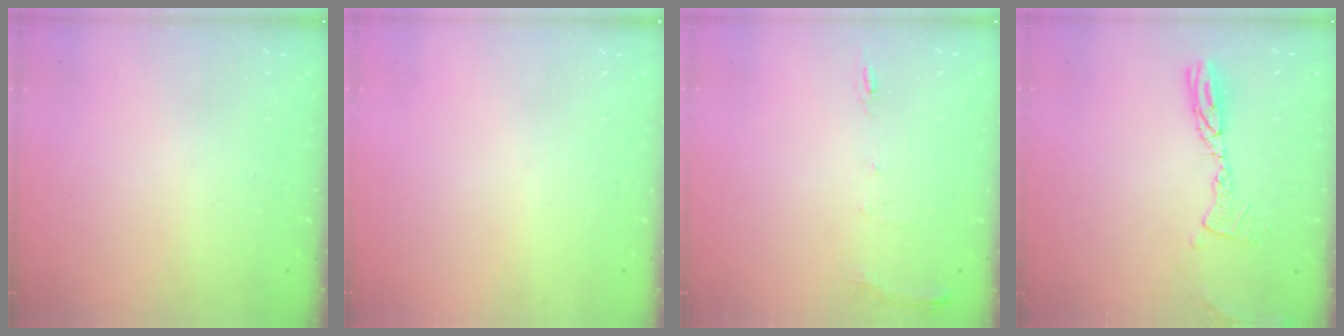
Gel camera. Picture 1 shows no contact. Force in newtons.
{"total": 0.0}
{"total": 7.4, "press": 7.4, "slide": 0.8}
{"total": 9.7, "press": 9.6, "slide": 0.9}